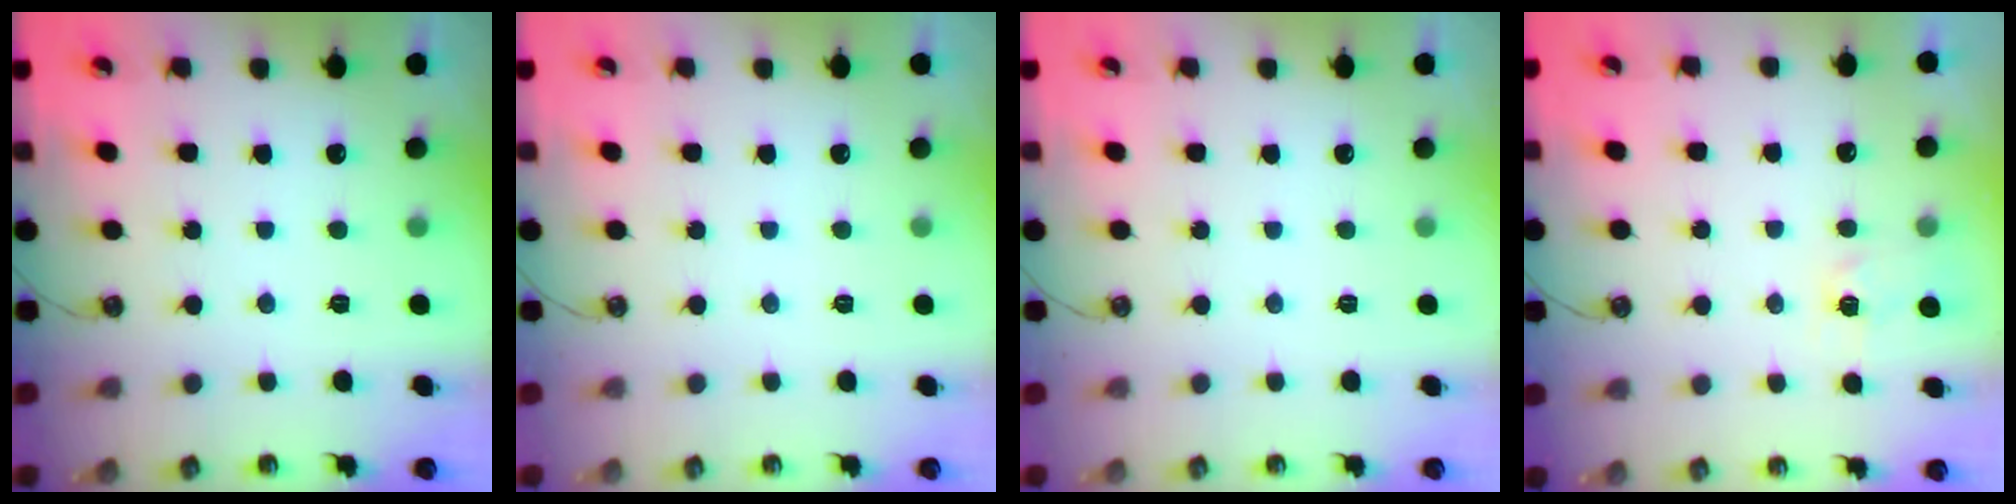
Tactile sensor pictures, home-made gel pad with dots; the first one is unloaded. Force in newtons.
{"total": 0.0}
{"total": 0.0}
{"total": 4.7, "press": 4.7, "slide": 0.6}